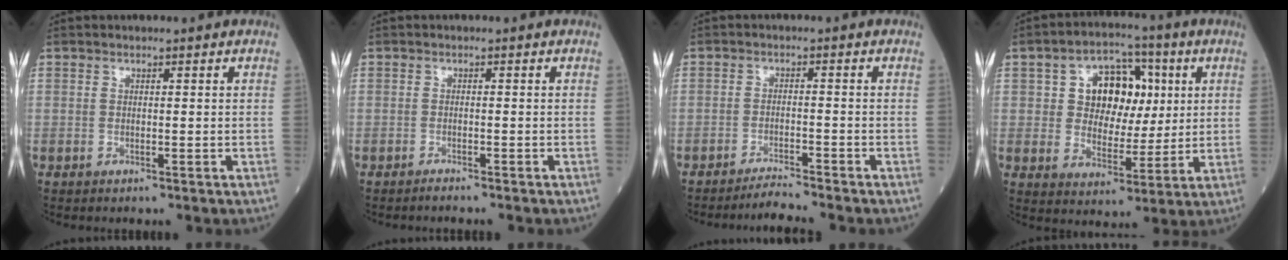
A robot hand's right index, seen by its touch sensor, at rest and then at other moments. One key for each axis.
{"total": 1.3, "fx": -1.2, "fy": -0.2, "fz": 0.5, "tx": -0.008, "ty": 0.000, "tz": -0.019}
{"total": 3.4, "fx": -3.1, "fy": -1.3, "fz": 0.3, "tx": -0.008, "ty": -0.018, "tz": -0.056}
{"total": 10.8, "fx": 2.9, "fy": 7.1, "fz": 7.7, "tx": -0.122, "ty": 0.028, "tz": 0.051}